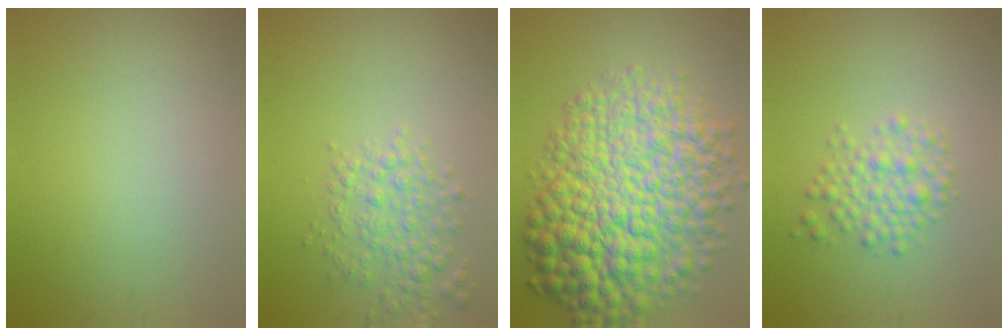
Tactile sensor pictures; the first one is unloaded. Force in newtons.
{"total": 3.1, "press": 3.1, "slide": 0.2}
{"total": 13.0, "press": 13.0, "slide": 0.3}
{"total": 2.8, "press": 2.8, "slide": 0.1}